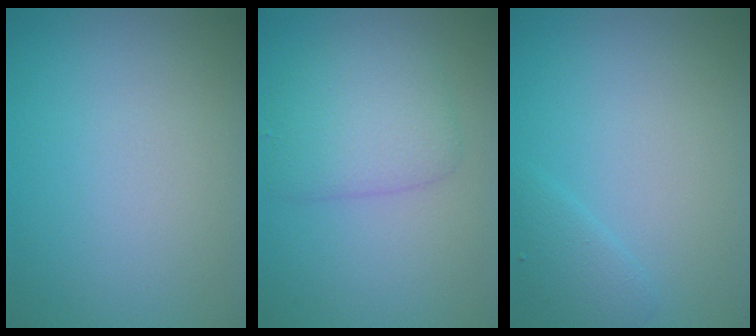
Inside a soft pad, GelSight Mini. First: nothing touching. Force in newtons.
{"total": 3.8, "press": 3.8, "slide": 0.1}
{"total": 1.4, "press": 1.4, "slide": 0.1}